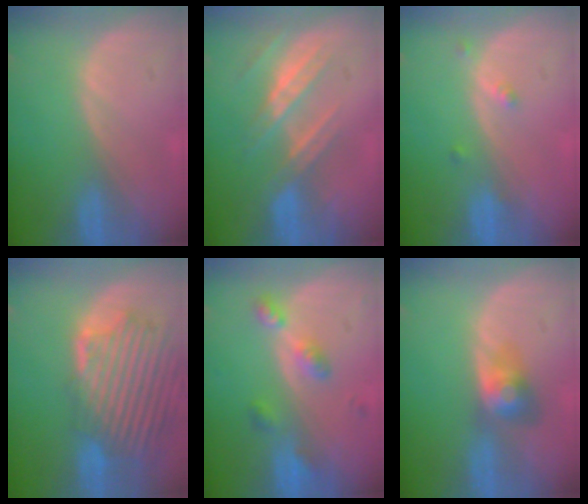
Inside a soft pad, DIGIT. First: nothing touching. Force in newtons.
{"total": 7.2, "press": 6.7, "slide": 2.7}
{"total": 1.9, "press": 1.5, "slide": 1.0}
{"total": 12.9, "press": 11.5, "slide": 6.0}
{"total": 4.6, "press": 4.6, "slide": 0.6}
{"total": 3.9, "press": 3.9, "slide": 0.3}